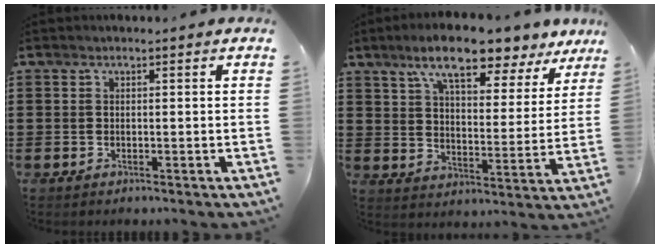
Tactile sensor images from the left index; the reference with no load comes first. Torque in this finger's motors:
{"motor_torque": [2.14, 0.00, 1.06, 0.21]}